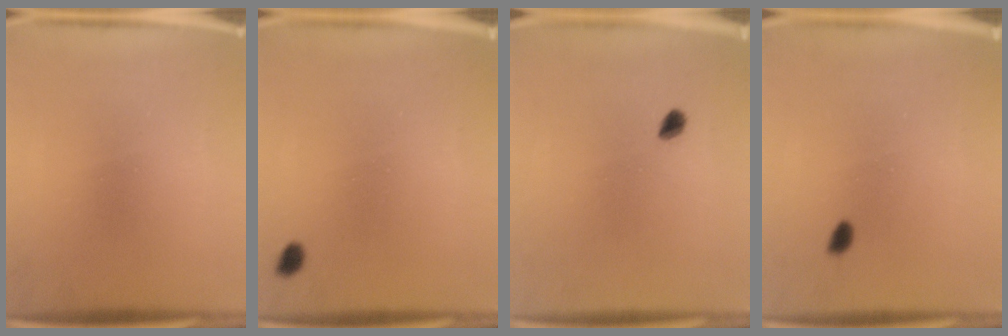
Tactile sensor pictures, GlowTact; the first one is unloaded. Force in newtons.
{"total": 1.3}
{"total": 1.7}
{"total": 1.5}